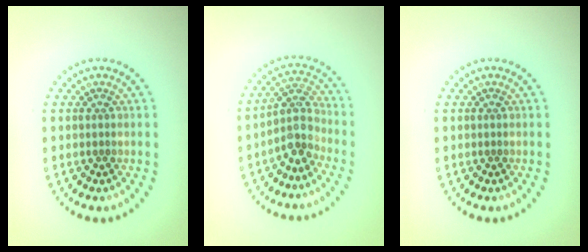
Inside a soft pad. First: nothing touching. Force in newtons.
{"total": 3.6, "press": 2.8, "slide": 2.3}
{"total": 0.0}